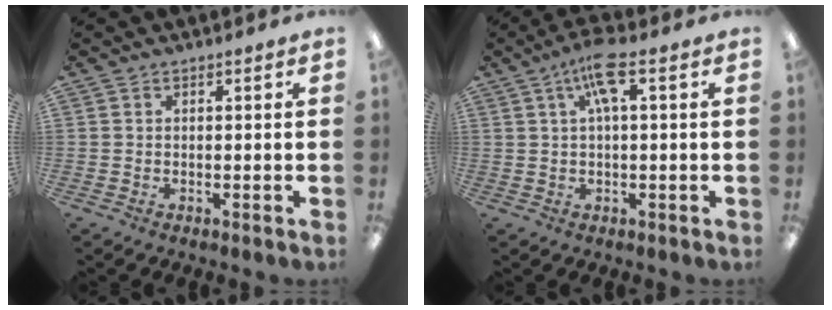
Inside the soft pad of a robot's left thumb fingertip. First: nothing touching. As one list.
[{"total": 7.7, "force": [3.0, 2.3, 6.7], "torque": [-0.126, 0.010, 0.050]}]